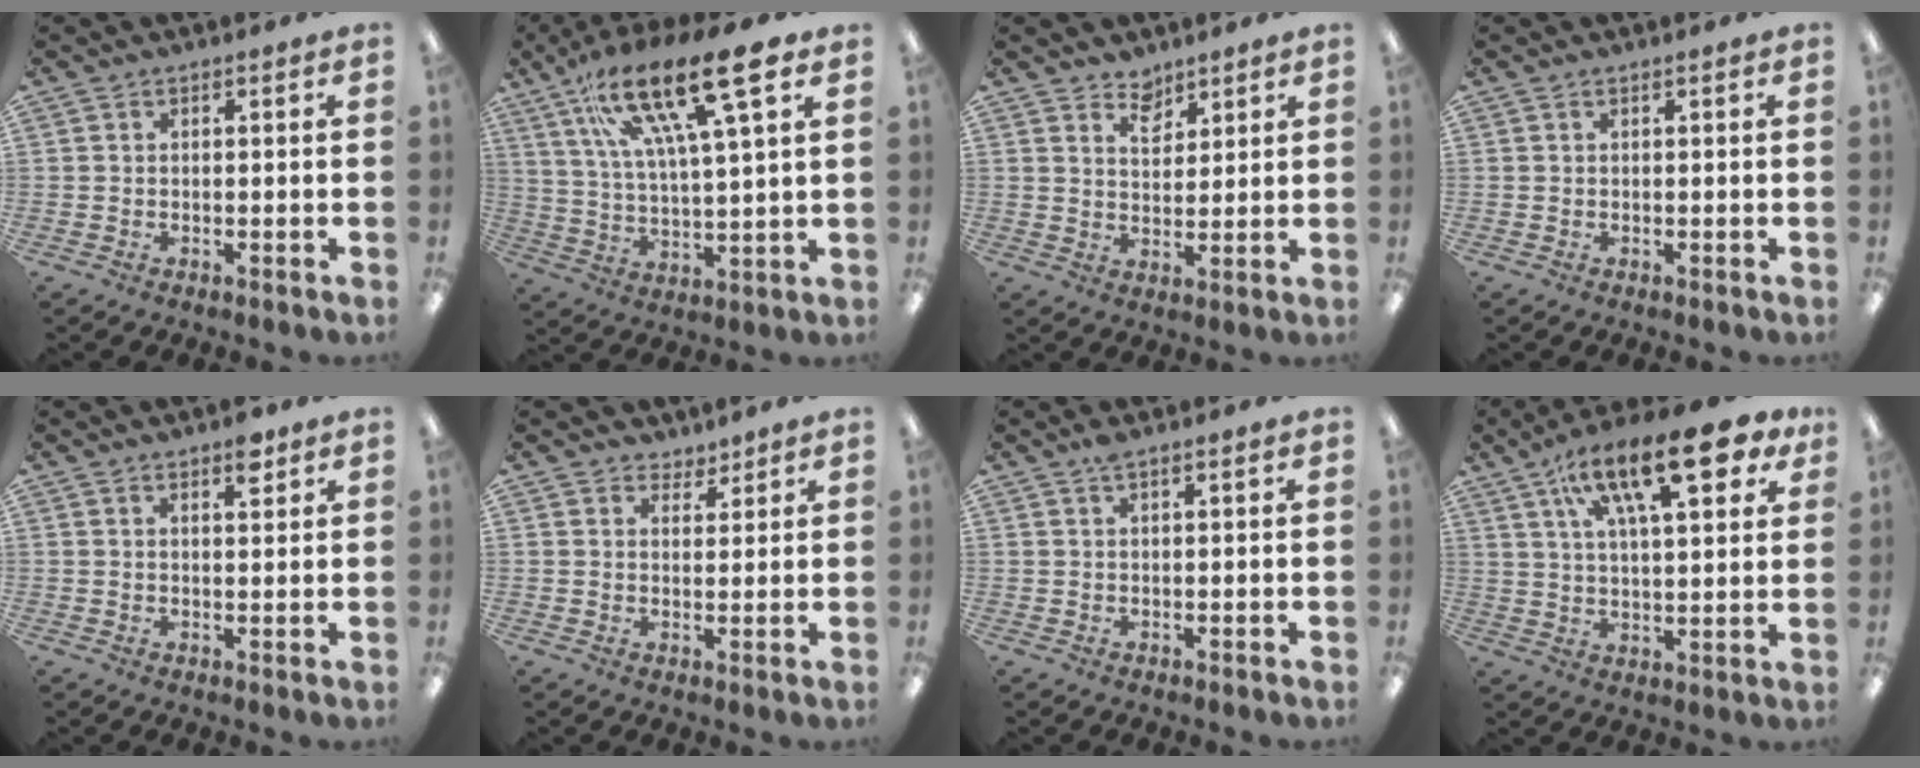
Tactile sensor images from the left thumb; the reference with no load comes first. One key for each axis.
{"total": 20.3, "fx": 12.4, "fy": 5.3, "fz": 15.2, "tx": -0.269, "ty": -0.055, "tz": 0.197}
{"total": 4.8, "fx": 4.0, "fy": 2.5, "fz": 0.9, "tx": -0.006, "ty": -0.024, "tz": 0.071}
{"total": 0.0}
{"total": 3.9, "fx": 2.6, "fy": 1.4, "fz": 2.4, "tx": -0.020, "ty": -0.012, "tz": 0.039}
{"total": 2.9, "fx": 2.6, "fy": 1.3, "fz": -0.1, "tx": 0.005, "ty": -0.016, "tz": 0.049}
{"total": 1.8, "fx": 1.2, "fy": 0.3, "fz": 1.3, "tx": -0.027, "ty": 0.002, "tz": 0.021}
{"total": 19.3, "fx": 11.0, "fy": 7.4, "fz": 14.1, "tx": -0.216, "ty": -0.046, "tz": 0.174}